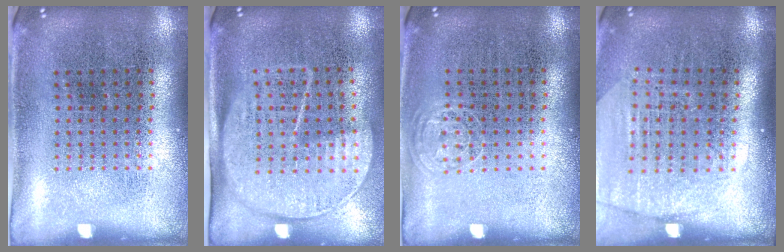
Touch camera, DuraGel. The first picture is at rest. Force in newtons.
{"total": 1.8, "press": 1.4, "slide": 1.0}
{"total": 0.6, "press": 0.6, "slide": 0.3}
{"total": 1.8, "press": 1.6, "slide": 0.7}